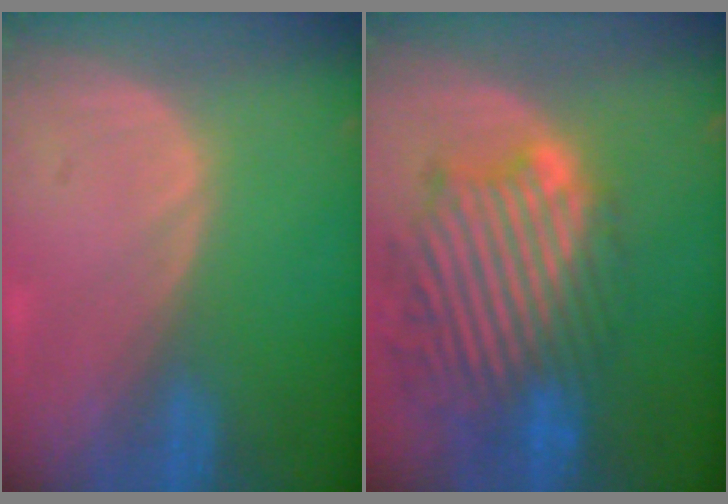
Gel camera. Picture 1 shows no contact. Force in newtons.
{"total": 13.0, "press": 11.6, "slide": 5.8}